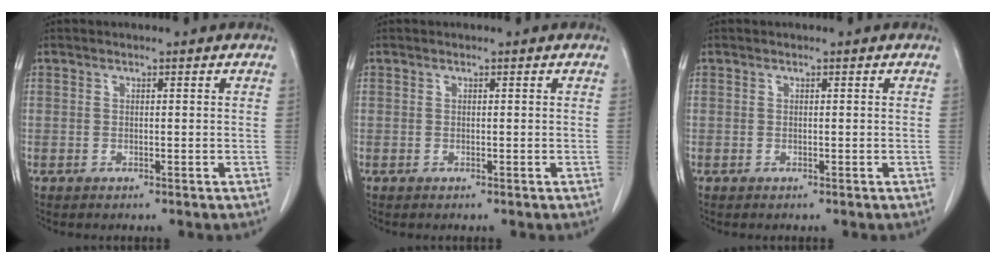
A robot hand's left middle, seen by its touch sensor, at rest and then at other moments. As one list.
[{"total": 0.0}, {"total": 0.0}]